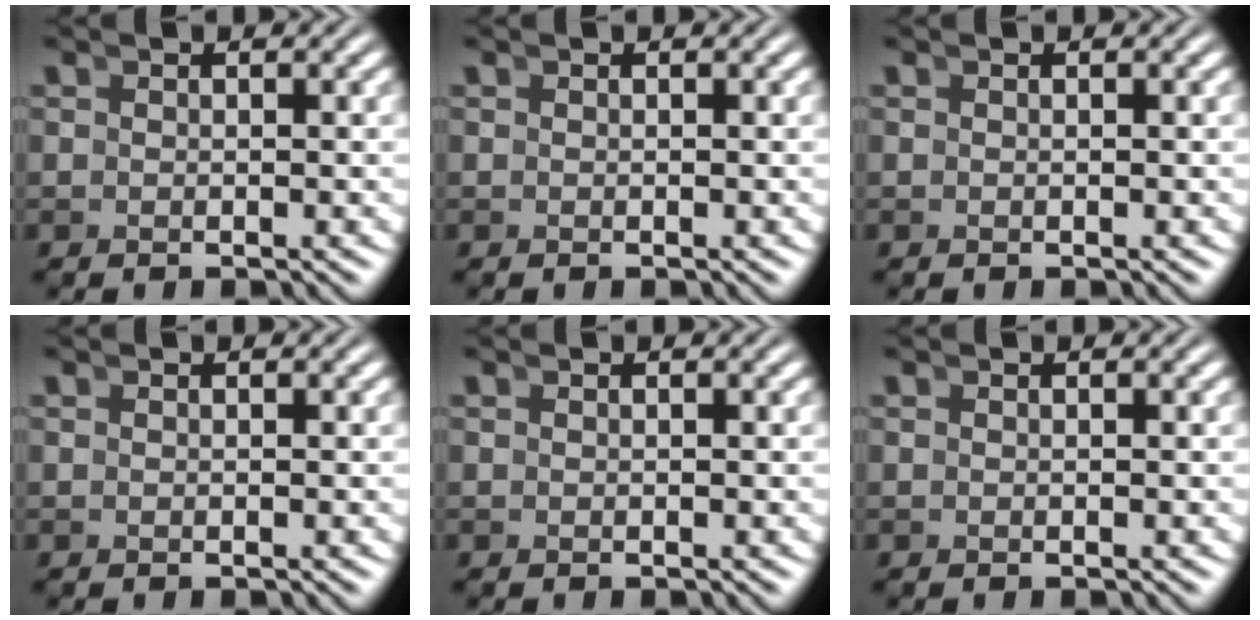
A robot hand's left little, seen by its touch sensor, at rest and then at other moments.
{"total": 0.0}
{"total": 0.0}
{"total": 0.0}
{"total": 0.0}
{"total": 0.0}